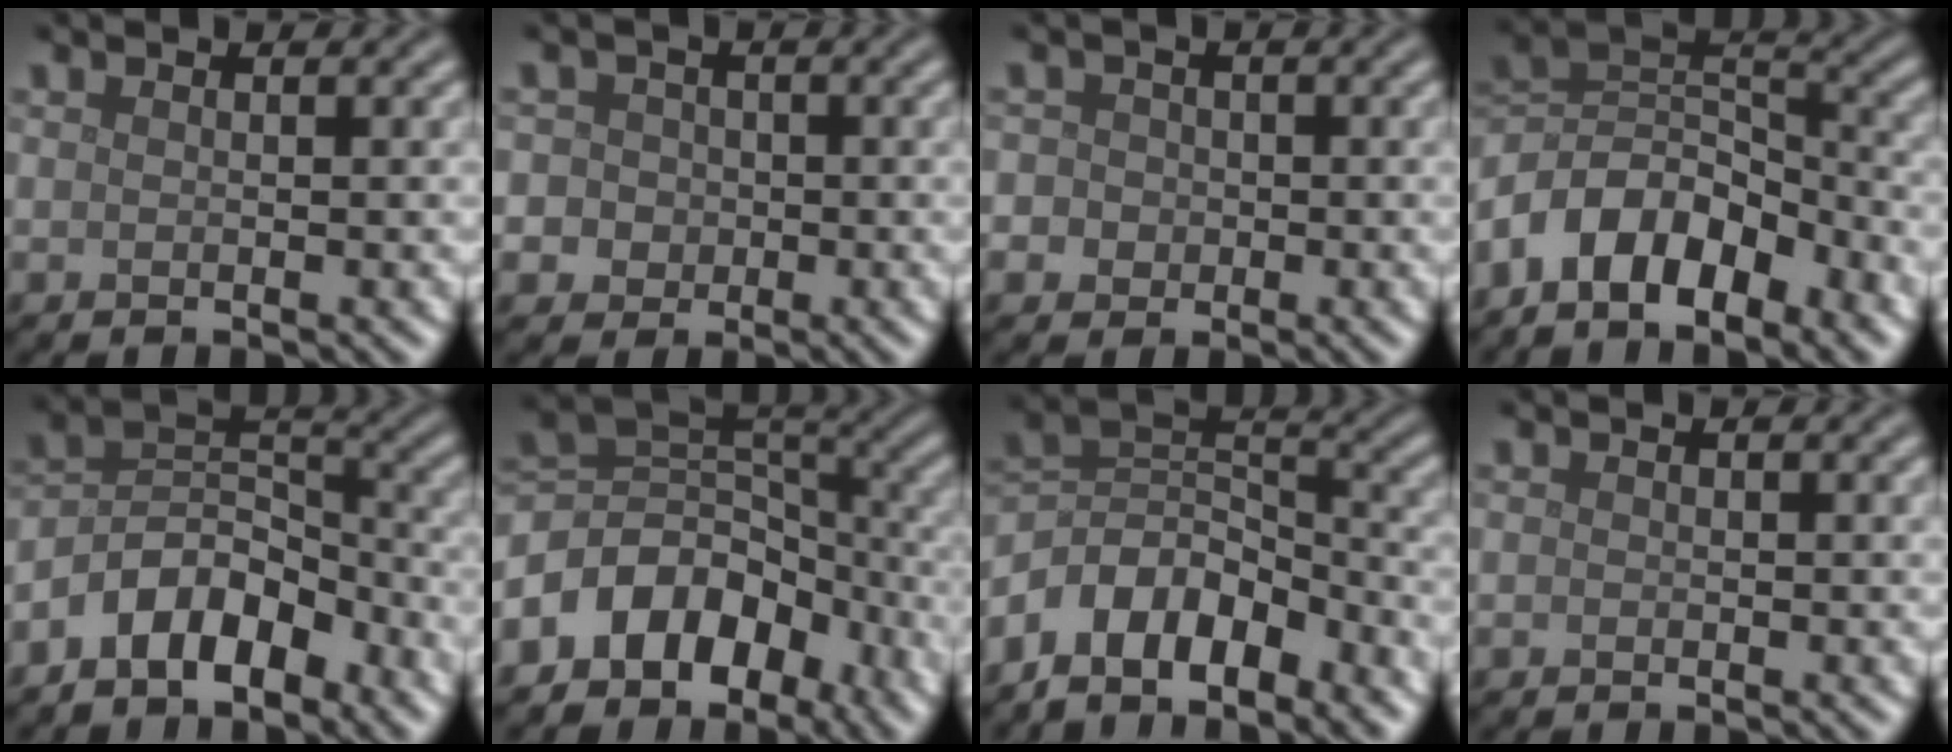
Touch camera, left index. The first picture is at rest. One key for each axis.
{"total": 5.6, "fx": -0.3, "fy": 5.4, "fz": 1.6, "tx": -0.020, "ty": 0.025, "tz": -0.031}
{"total": 4.1, "fx": -0.2, "fy": 3.9, "fz": 1.3, "tx": -0.001, "ty": 0.025, "tz": -0.029}
{"total": 8.3, "fx": -5.0, "fy": 4.1, "fz": 5.1, "tx": -0.080, "ty": 0.015, "tz": -0.104}
{"total": 6.7, "fx": -4.3, "fy": 3.5, "fz": 3.7, "tx": -0.052, "ty": 0.012, "tz": -0.089}
{"total": 8.1, "fx": -4.3, "fy": 5.8, "fz": 3.7, "tx": -0.047, "ty": 0.014, "tz": -0.093}
{"total": 7.7, "fx": -5.3, "fy": 3.7, "fz": 4.2, "tx": -0.061, "ty": 0.009, "tz": -0.110}
{"total": 0.0}